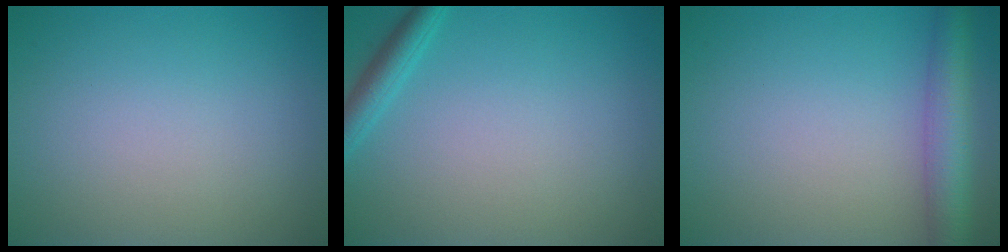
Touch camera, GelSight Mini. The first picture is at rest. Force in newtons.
{"total": 2.0, "press": 2.0, "slide": 0.1}
{"total": 4.6, "press": 4.6, "slide": 0.1}